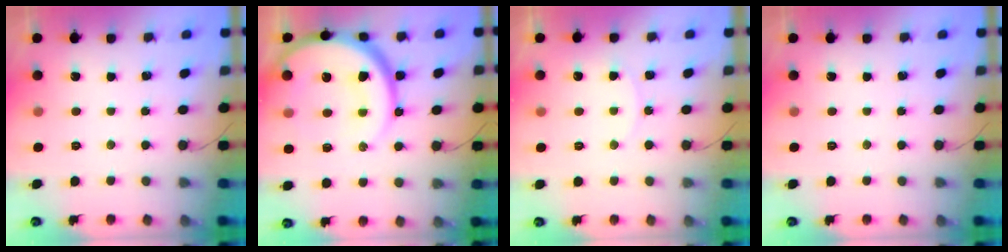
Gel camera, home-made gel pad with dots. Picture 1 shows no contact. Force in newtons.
{"total": 23.5, "press": 23.3, "slide": 3.2}
{"total": 4.4, "press": 4.4, "slide": 0.6}
{"total": 0.0}